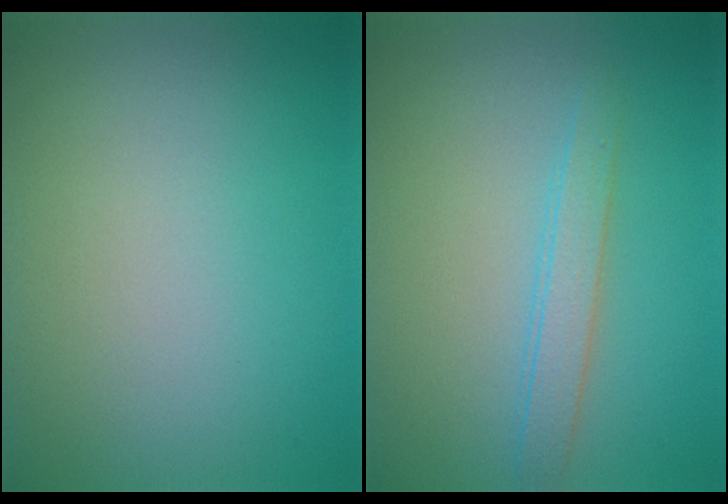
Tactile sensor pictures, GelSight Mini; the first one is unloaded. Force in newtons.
{"total": 2.1, "press": 2.1, "slide": 0.1}